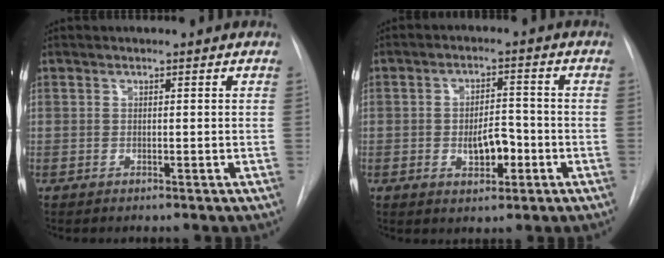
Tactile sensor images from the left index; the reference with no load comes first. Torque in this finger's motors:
{"motor_torque": [0.44, -0.18, 0.13, 0.06]}